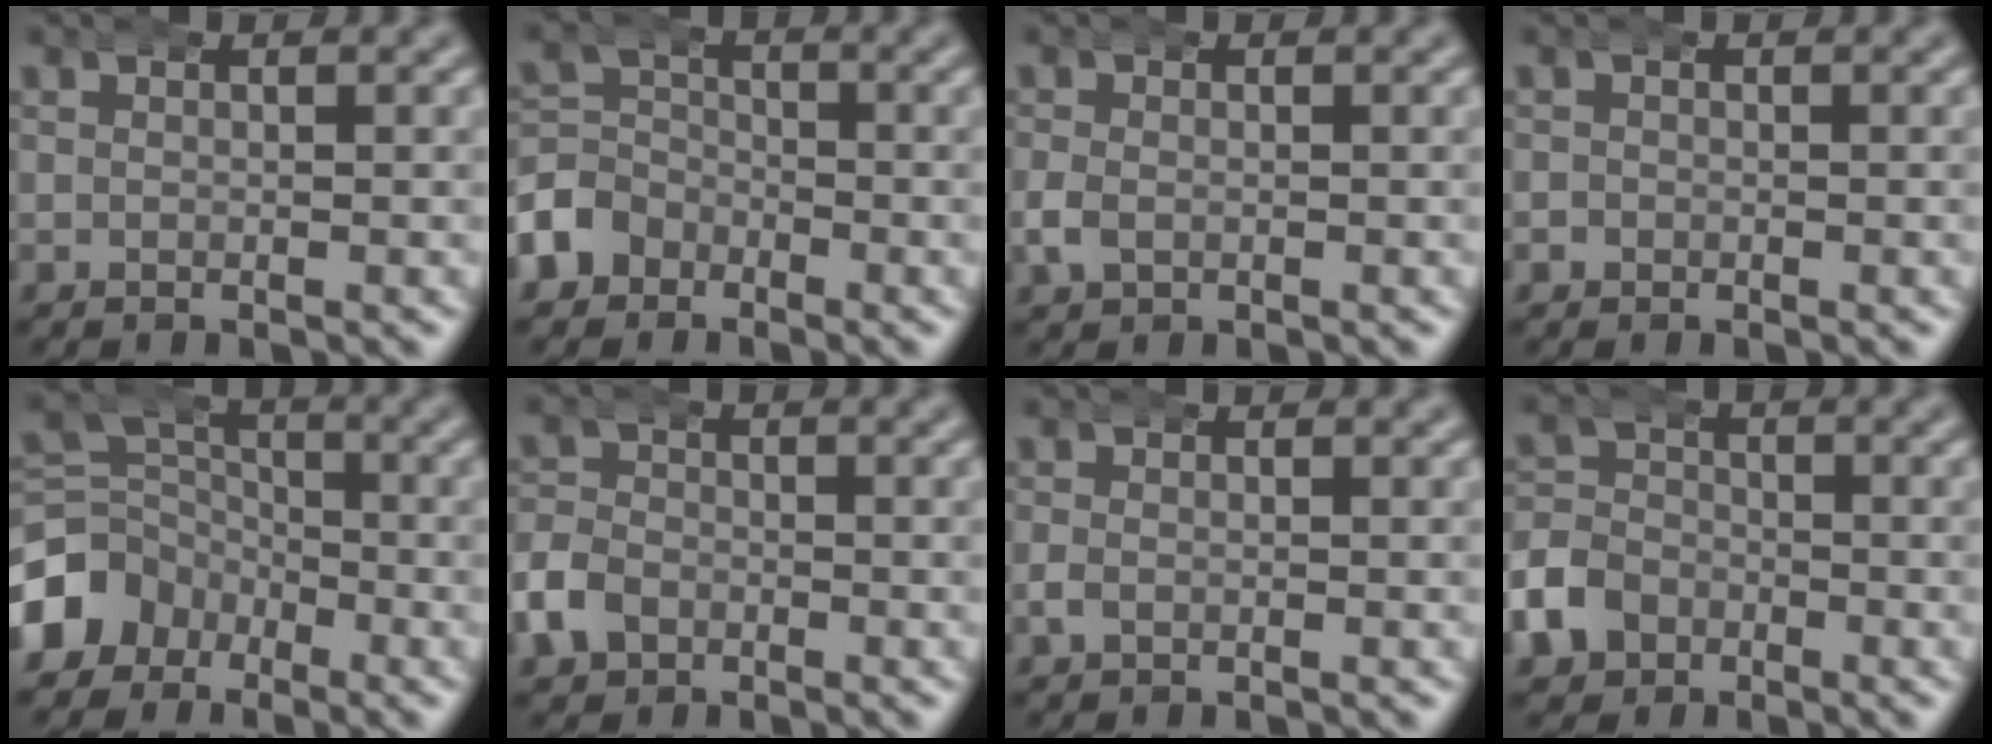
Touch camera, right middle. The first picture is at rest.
{"total": 4.6, "force": [-2.5, 3.8, 0.9], "torque": [-0.029, -0.012, -0.045]}
{"total": 1.6, "force": [-0.5, 1.3, 0.8], "torque": [-0.023, 0.002, -0.011]}
{"total": 0.9, "force": [-0.4, 0.8, -0.1], "torque": [-0.001, -0.002, -0.010]}
{"total": 7.1, "force": [-2.2, 6.4, 2.3], "torque": [-0.053, -0.022, -0.043]}
{"total": 3.4, "force": [-1.7, 2.8, 0.9], "torque": [-0.027, 0.001, -0.038]}
{"total": 0.8, "force": [-0.4, 0.6, 0.3], "torque": [-0.010, 0.002, -0.008]}
{"total": 4.7, "force": [-2.4, 3.9, 1.0], "torque": [-0.030, -0.010, -0.045]}